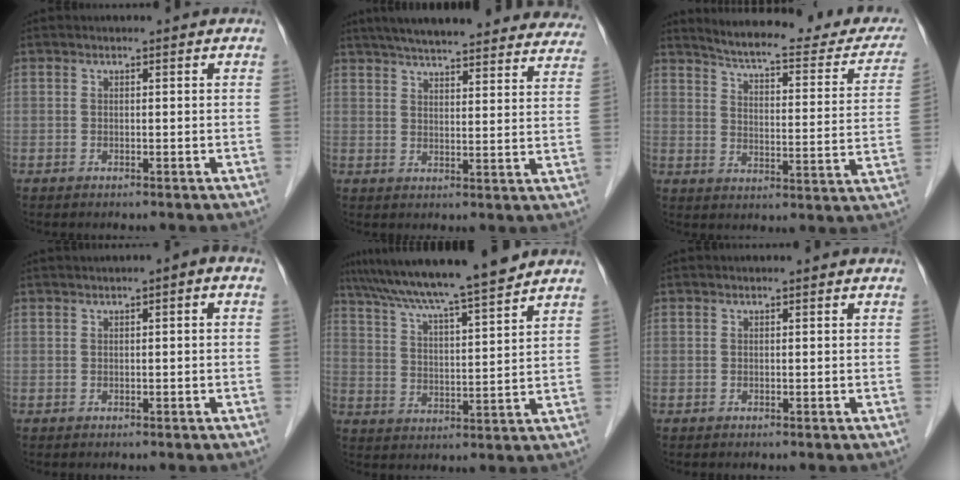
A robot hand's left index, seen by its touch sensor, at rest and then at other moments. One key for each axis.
{"total": 29.0, "fx": 25.9, "fy": 5.1, "fz": 11.9, "tx": -0.186, "ty": -0.024, "tz": 0.311}
{"total": 22.5, "fx": 20.4, "fy": 4.0, "fz": 8.7, "tx": -0.111, "ty": -0.046, "tz": 0.244}
{"total": 1.6, "fx": 0.3, "fy": 0.3, "fz": 1.5, "tx": -0.023, "ty": 0.011, "tz": 0.005}
{"total": 14.6, "fx": 12.9, "fy": -0.8, "fz": 6.9, "tx": -0.122, "ty": 0.014, "tz": 0.201}
{"total": 0.0}